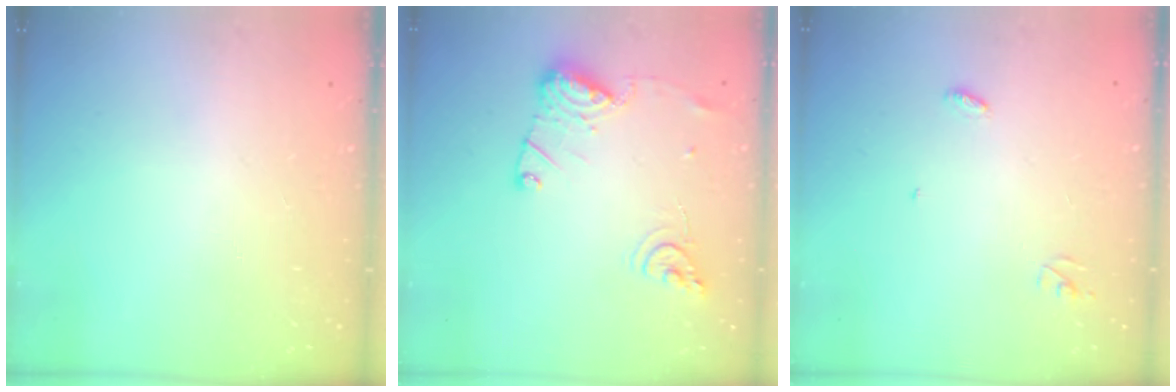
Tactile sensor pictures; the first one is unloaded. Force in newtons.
{"total": 12.9, "press": 12.8, "slide": 1.5}
{"total": 3.3, "press": 3.2, "slide": 0.3}